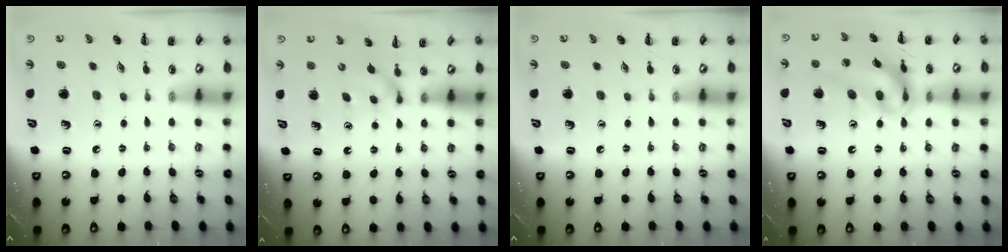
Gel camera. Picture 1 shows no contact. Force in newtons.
{"total": 4.2, "press": 4.0, "slide": 1.0}
{"total": 0.0}
{"total": 16.0, "press": 15.7, "slide": 2.7}